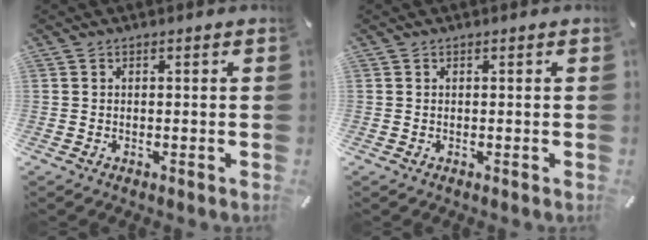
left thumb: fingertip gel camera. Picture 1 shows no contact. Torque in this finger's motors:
{"motor_torque": [-0.30, -0.27, -0.15, 0.28, -0.01]}